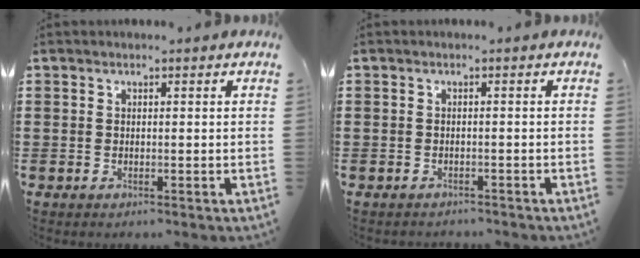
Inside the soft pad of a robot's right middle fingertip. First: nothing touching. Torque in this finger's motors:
{"motor_torque": [0.12, -0.23, 0.00, -0.01]}